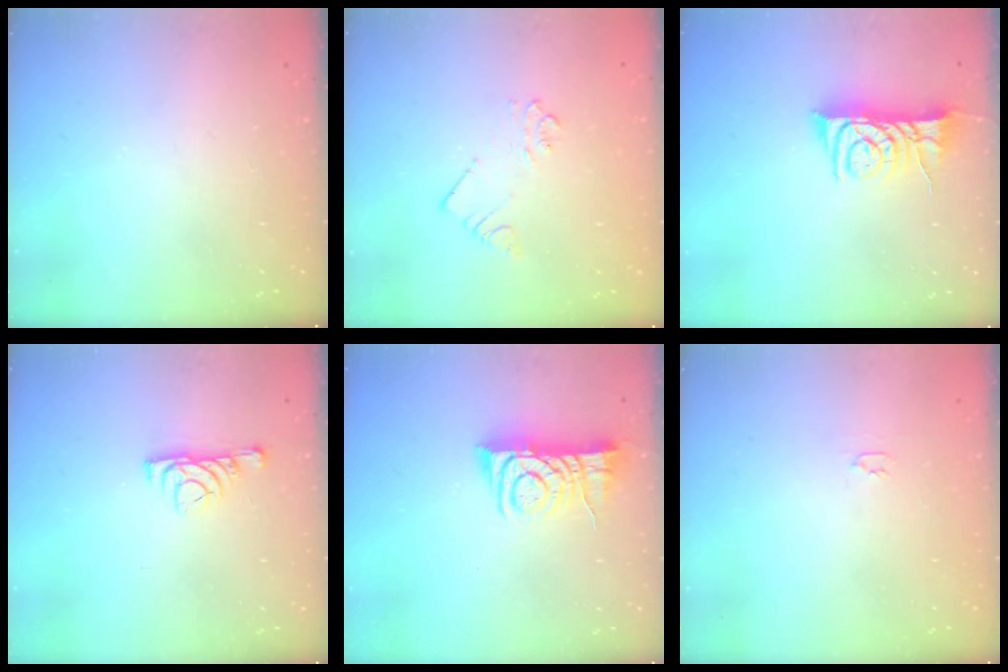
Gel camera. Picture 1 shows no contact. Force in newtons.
{"total": 3.2, "press": 3.2, "slide": 0.2}
{"total": 10.4, "press": 10.4, "slide": 0.8}
{"total": 5.0, "press": 4.9, "slide": 1.1}
{"total": 8.0, "press": 8.0, "slide": 0.7}
{"total": 2.0, "press": 2.0, "slide": 0.3}